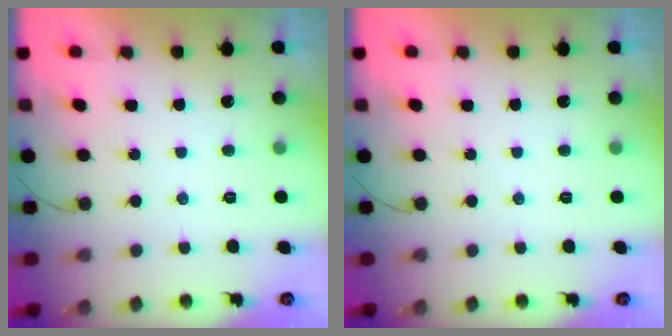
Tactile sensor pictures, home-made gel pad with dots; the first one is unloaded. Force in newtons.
{"total": 0.0}